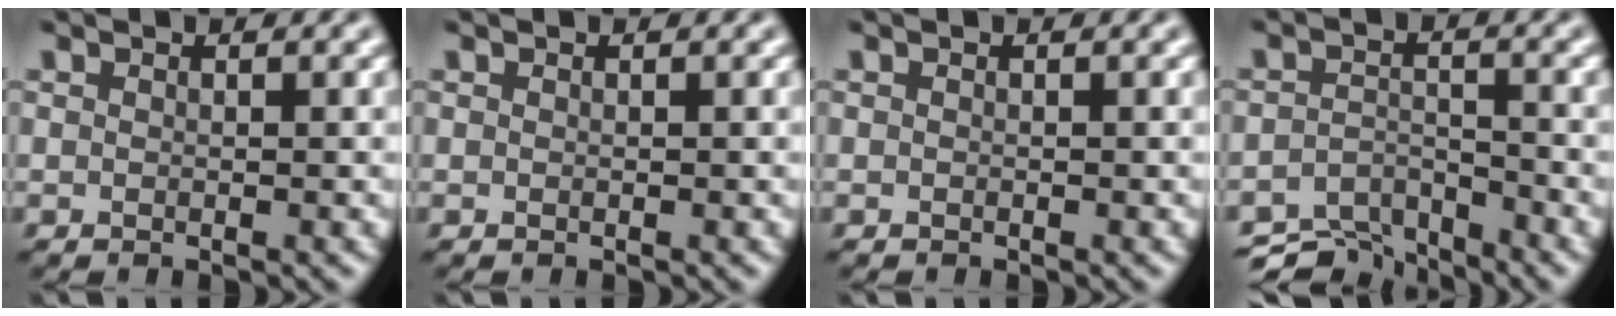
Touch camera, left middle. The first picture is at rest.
{"total": 0.0}
{"total": 0.0}
{"total": 6.0, "force": [-5.5, 1.8, 1.7], "torque": [-0.031, -0.016, -0.097]}